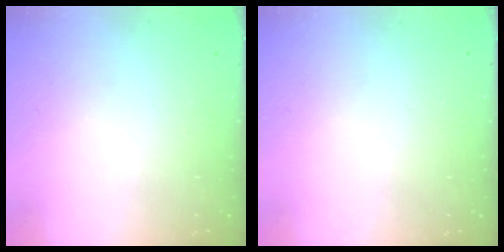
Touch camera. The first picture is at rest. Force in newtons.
{"total": 0.0}